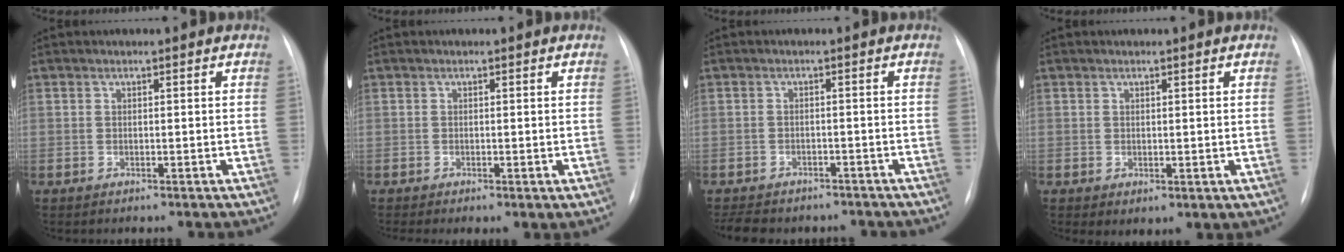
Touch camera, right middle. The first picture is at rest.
{"total": 1.5, "force": [-0.5, 0.4, 1.3], "torque": [-0.026, -0.007, -0.007]}
{"total": 10.4, "force": [-8.9, 4.3, 3.4], "torque": [-0.073, -0.001, -0.109]}
{"total": 2.0, "force": [0.4, 1.1, 1.6], "torque": [-0.035, -0.011, 0.017]}